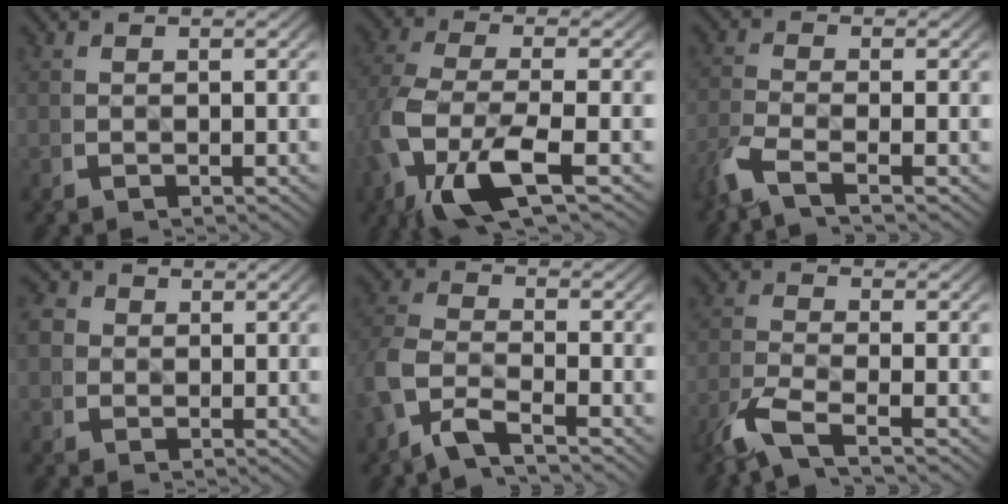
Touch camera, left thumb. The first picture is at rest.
{"total": 9.4, "force": [-2.4, 4.5, 7.9], "torque": [-0.202, -0.039, -0.014]}
{"total": 4.4, "force": [-2.5, 1.3, 3.3], "torque": [-0.091, -0.016, -0.040]}
{"total": 3.7, "force": [0.8, 3.3, 1.4], "torque": [-0.034, -0.007, 0.009]}
{"total": 5.9, "force": [-1.4, 3.9, 4.2], "torque": [-0.109, -0.014, -0.024]}
{"total": 5.3, "force": [-3.0, 2.0, 3.9], "torque": [-0.103, -0.016, -0.049]}